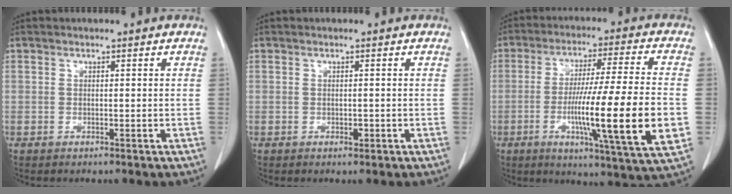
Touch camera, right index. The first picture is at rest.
{"total": 0.8, "force": [-0.2, 0.4, 0.6], "torque": [-0.011, -0.001, -0.002]}
{"total": 18.8, "force": [-3.9, -0.4, 18.4], "torque": [-0.286, -0.018, -0.065]}